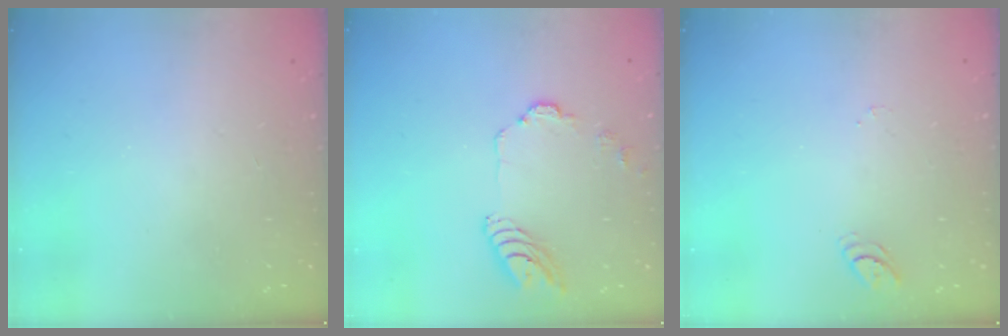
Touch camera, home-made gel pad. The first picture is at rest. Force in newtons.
{"total": 10.2, "press": 10.1, "slide": 1.1}
{"total": 4.9, "press": 4.9, "slide": 0.5}